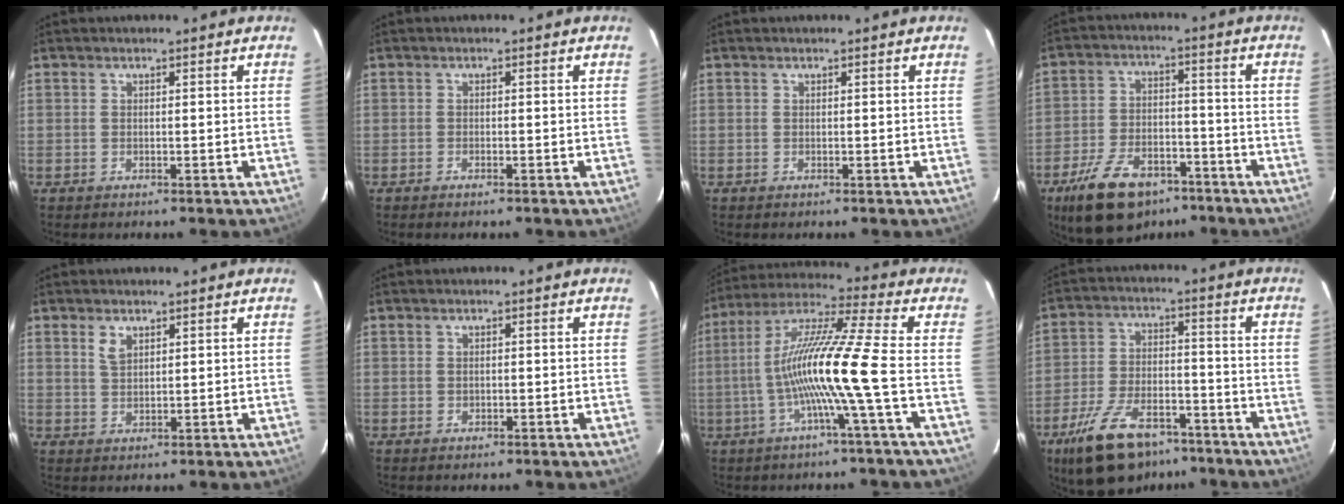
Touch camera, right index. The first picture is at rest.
{"total": 0.9, "force": [-0.7, 0.2, 0.4], "torque": [-0.010, 0.000, -0.015]}
{"total": 0.0}
{"total": 15.7, "force": [-10.5, 8.2, 8.4], "torque": [-0.183, -0.001, -0.167]}
{"total": 2.5, "force": [1.4, 1.4, 1.6], "torque": [-0.028, 0.003, 0.027]}
{"total": 0.6, "force": [-0.2, 0.6, 0.1], "torque": [0.001, 0.000, -0.002]}
{"total": 14.2, "force": [-3.3, -1.9, 13.7], "torque": [-0.250, 0.004, -0.064]}
{"total": 16.5, "force": [-11.4, 7.7, 9.1], "torque": [-0.191, -0.012, -0.188]}